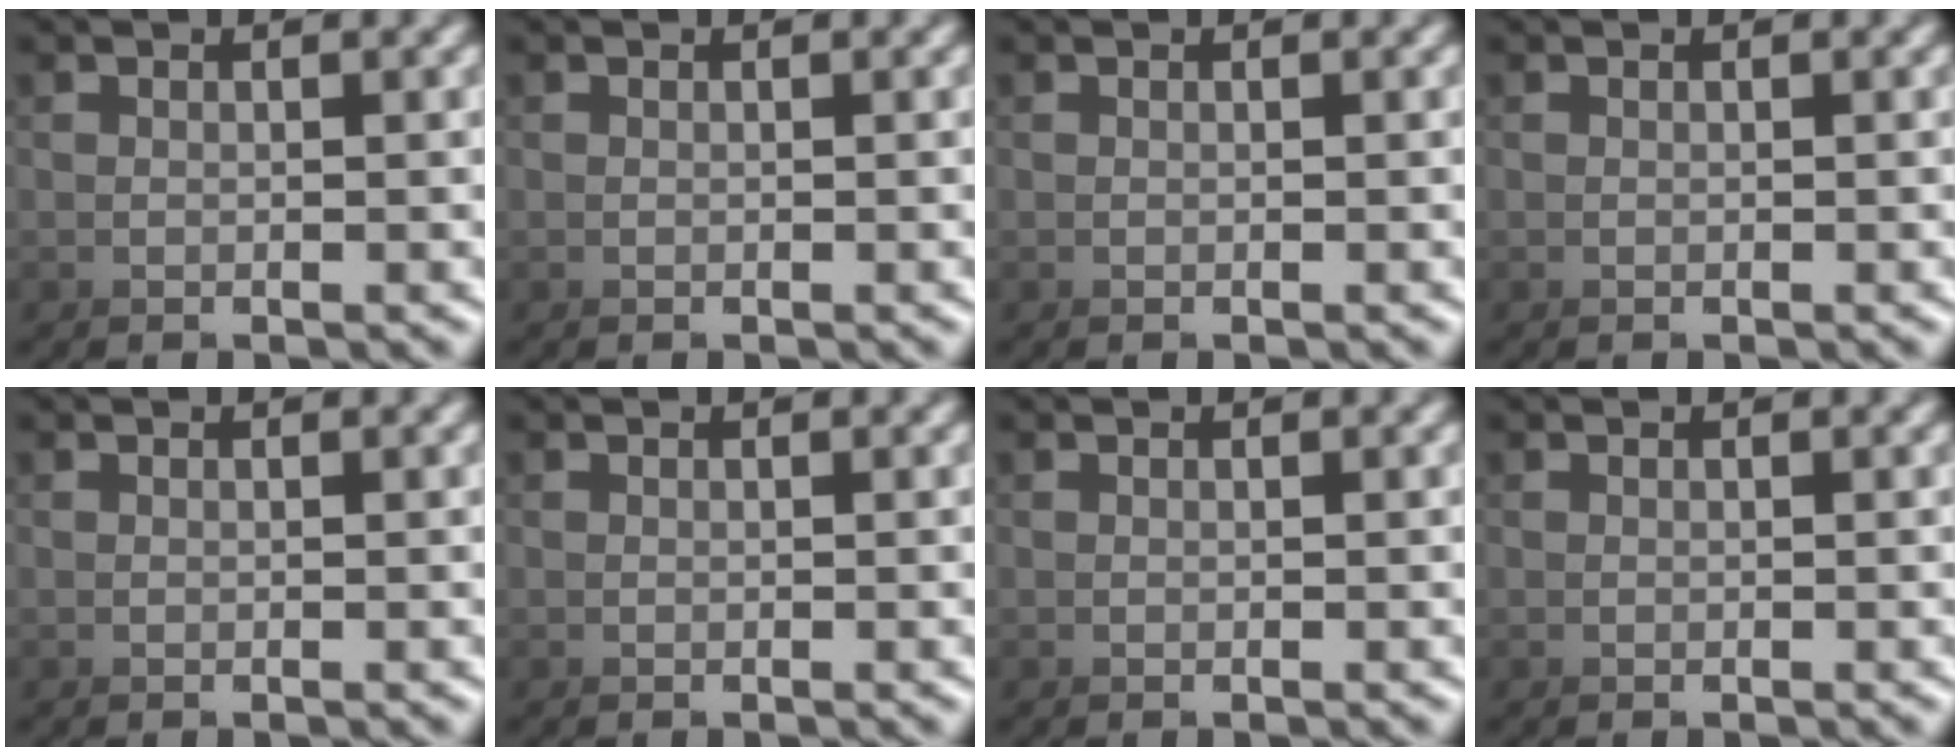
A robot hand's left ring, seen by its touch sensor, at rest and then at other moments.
{"total": 0.0}
{"total": 0.0}
{"total": 0.0}
{"total": 0.0}
{"total": 0.0}
{"total": 0.0}
{"total": 0.0}